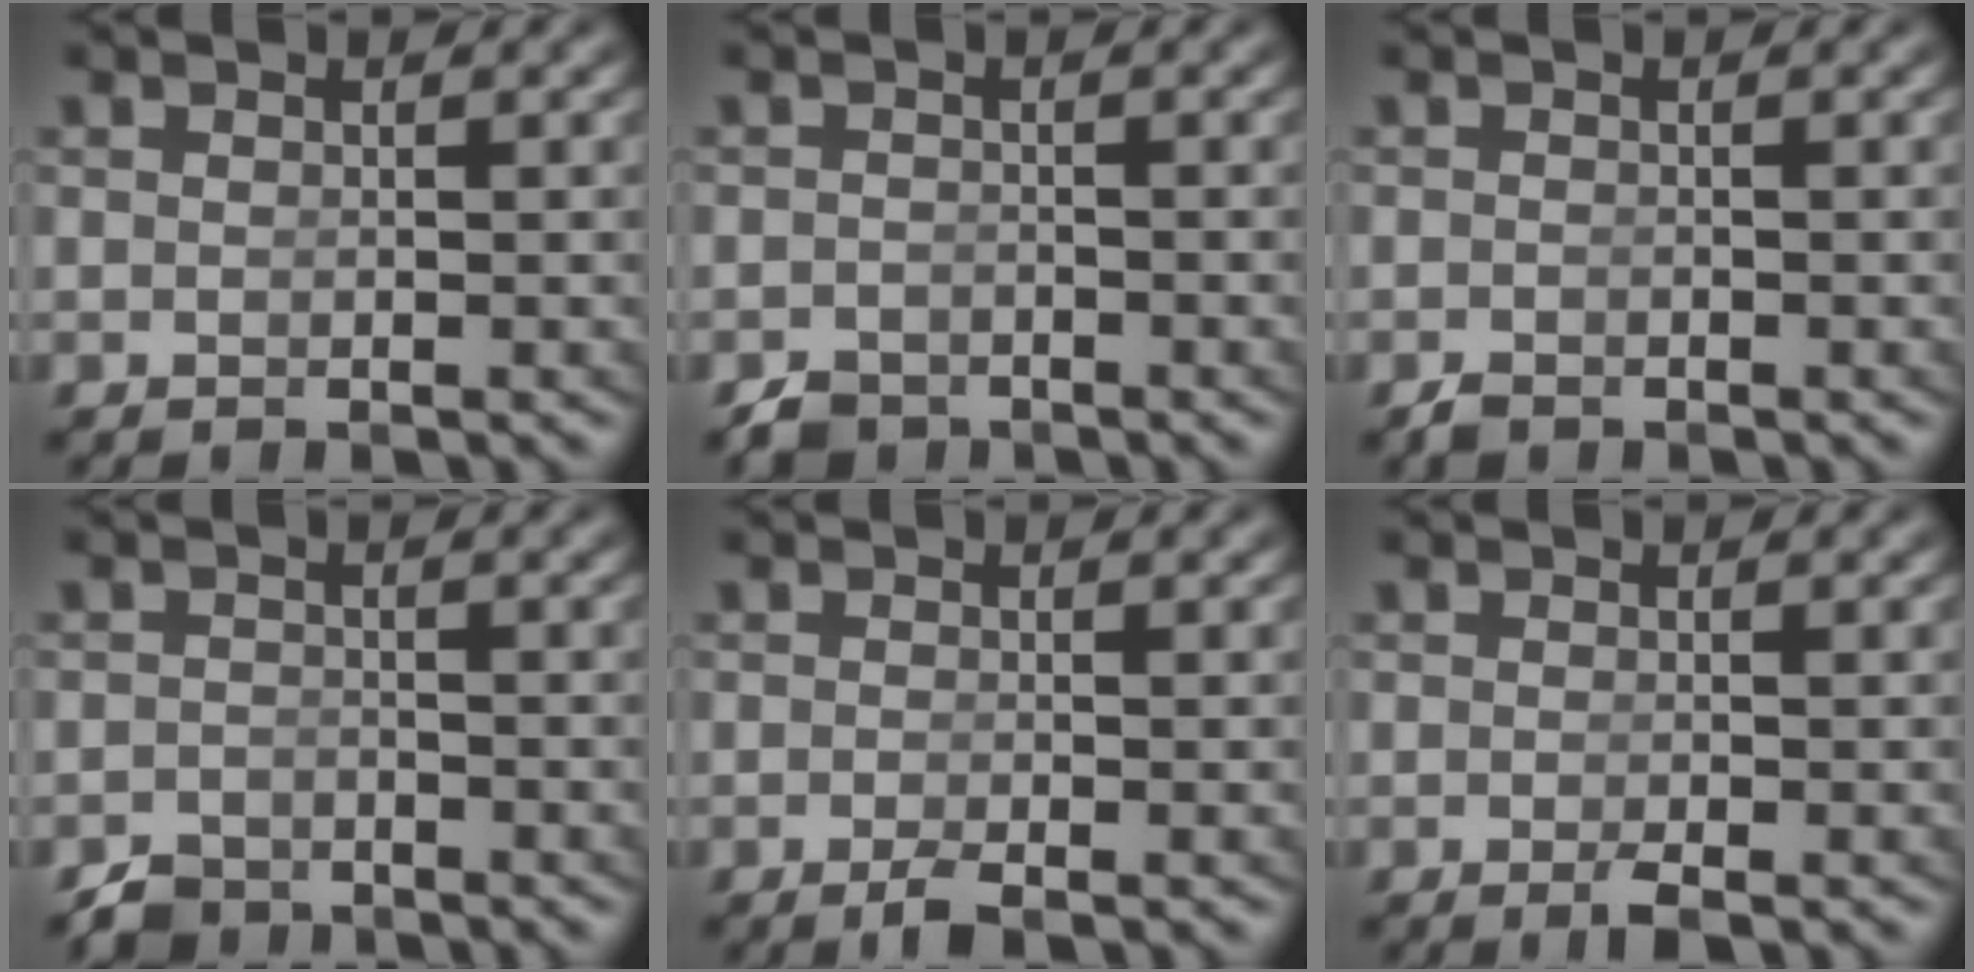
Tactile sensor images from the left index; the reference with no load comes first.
{"total": 2.2, "force": [-2.1, 0.3, -0.2], "torque": [0.008, -0.020, -0.031]}
{"total": 1.0, "force": [-1.0, -0.1, 0.0], "torque": [-0.003, -0.015, -0.011]}
{"total": 2.6, "force": [-2.5, 0.4, -0.3], "torque": [0.011, -0.019, -0.040]}
{"total": 1.6, "force": [-1.3, 0.1, 1.0], "torque": [-0.022, -0.009, -0.020]}
{"total": 1.4, "force": [-1.1, 0.1, 0.9], "torque": [-0.017, -0.007, -0.017]}